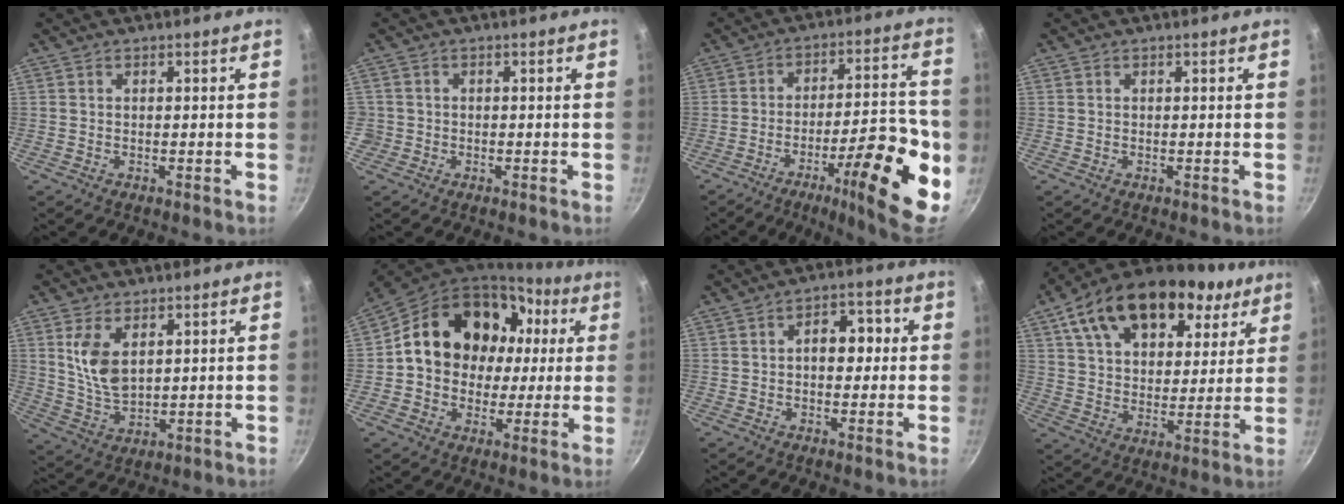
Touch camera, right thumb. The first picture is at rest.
{"total": 1.7, "force": [-0.4, 1.7, 0.1], "torque": [0.007, 0.012, -0.004]}
{"total": 21.7, "force": [-7.6, 6.2, 19.3], "torque": [-0.235, 0.035, -0.111]}
{"total": 0.0}
{"total": 8.7, "force": [3.1, 4.9, 6.5], "torque": [-0.118, -0.026, 0.068]}
{"total": 20.5, "force": [3.9, 16.3, 11.9], "torque": [-0.170, 0.034, 0.062]}
{"total": 6.4, "force": [0.6, 4.3, 4.7], "torque": [-0.028, 0.014, 0.002]}
{"total": 23.3, "force": [13.2, 13.5, 13.7], "torque": [-0.217, -0.011, 0.213]}